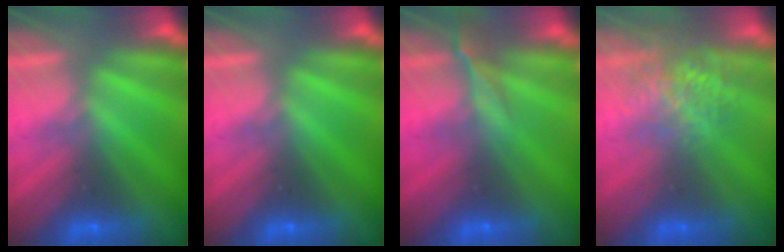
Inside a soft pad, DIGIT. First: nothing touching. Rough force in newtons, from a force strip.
{"total": 0.0}
{"total": 2.5}
{"total": 3.8}